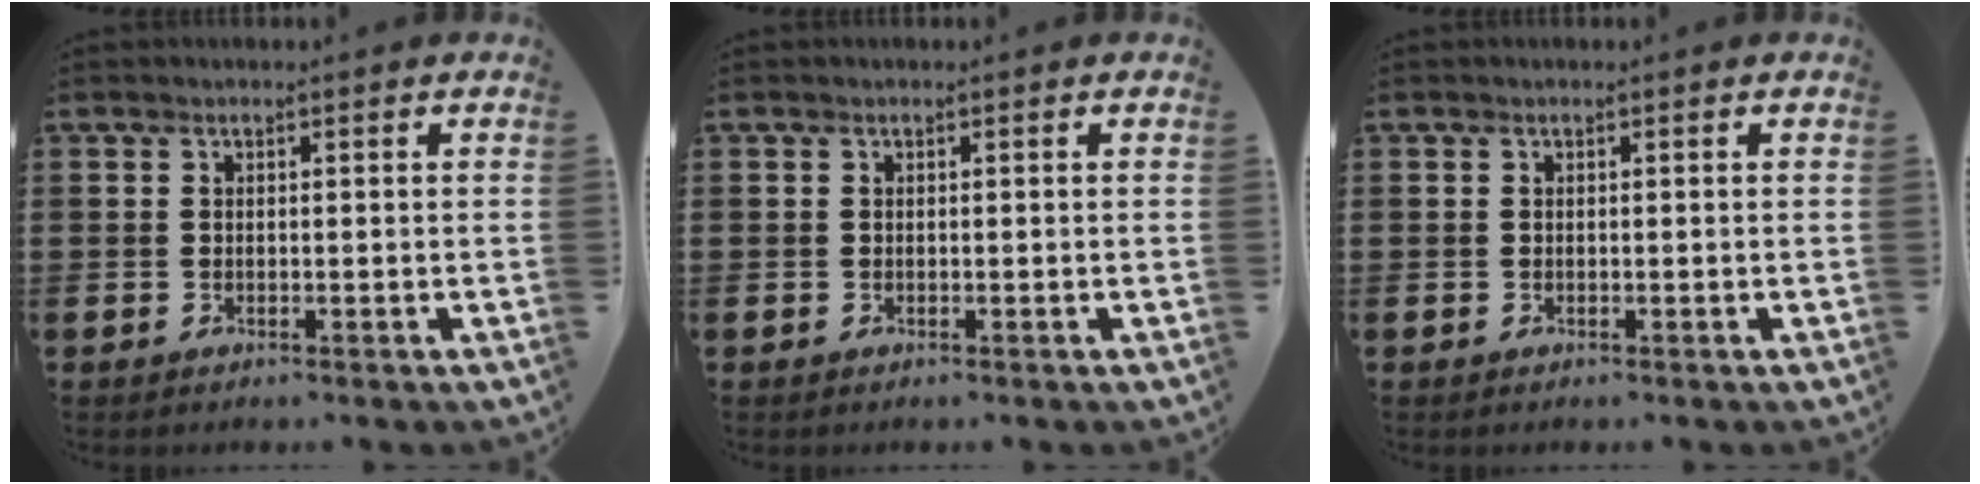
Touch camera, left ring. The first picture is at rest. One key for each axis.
{"total": 0.0}
{"total": 0.0}